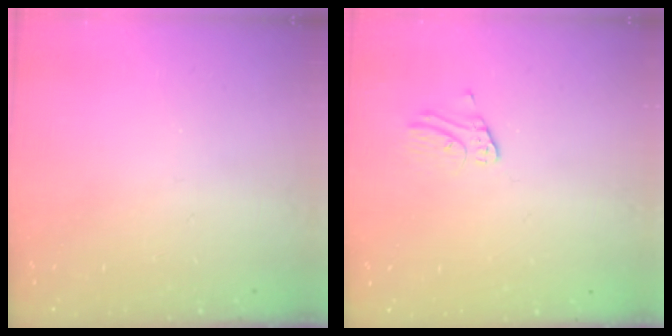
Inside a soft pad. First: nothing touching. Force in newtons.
{"total": 2.7, "press": 2.7, "slide": 0.2}